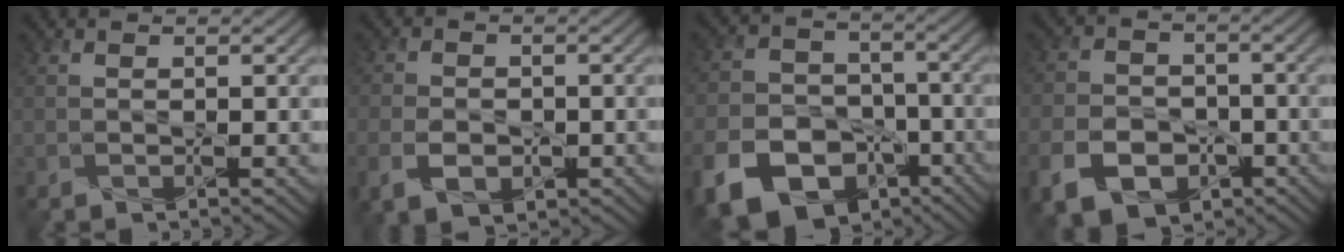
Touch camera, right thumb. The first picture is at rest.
{"total": 5.0, "force": [-1.8, 3.5, 3.1], "torque": [-0.070, -0.013, -0.036]}
{"total": 15.1, "force": [-8.1, 10.5, 7.2], "torque": [-0.183, -0.044, -0.147]}
{"total": 9.4, "force": [-4.5, 6.6, 4.9], "torque": [-0.113, -0.025, -0.088]}